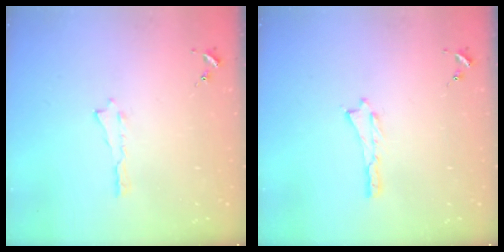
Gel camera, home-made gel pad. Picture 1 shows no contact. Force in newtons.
{"total": 0.0}